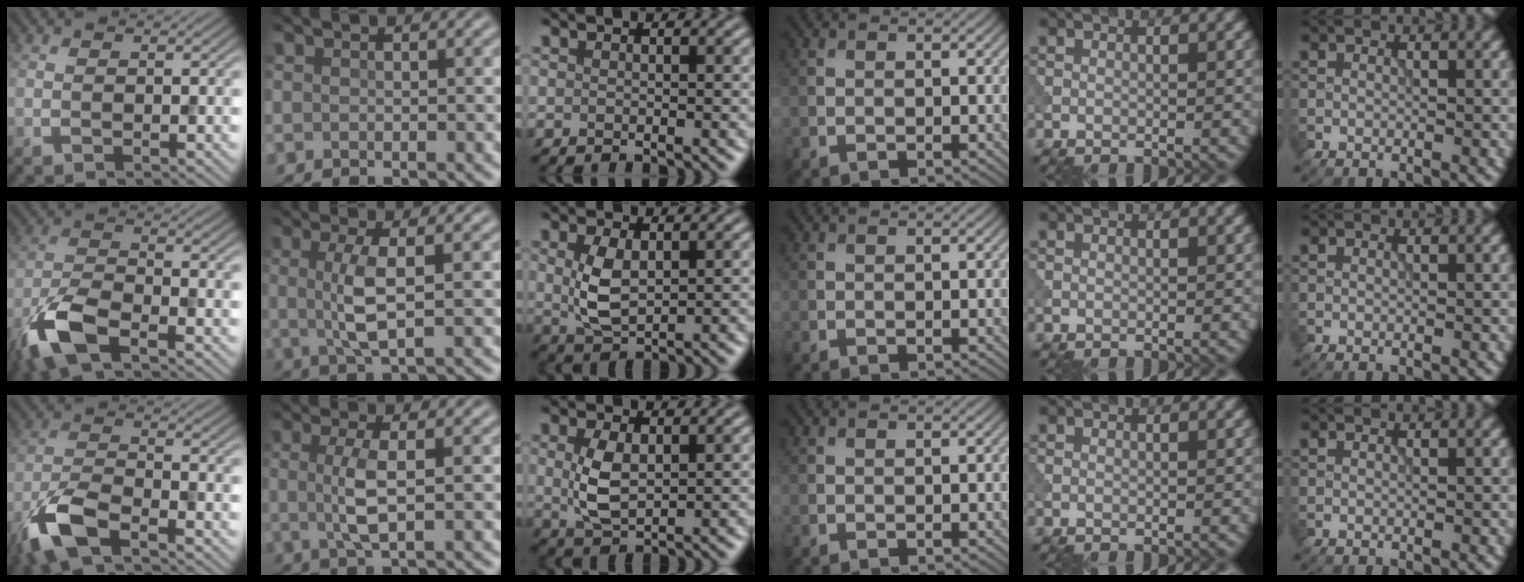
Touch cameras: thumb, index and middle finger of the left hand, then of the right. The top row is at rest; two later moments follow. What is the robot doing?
{"motion": "wipe", "object": "makeup brush"}